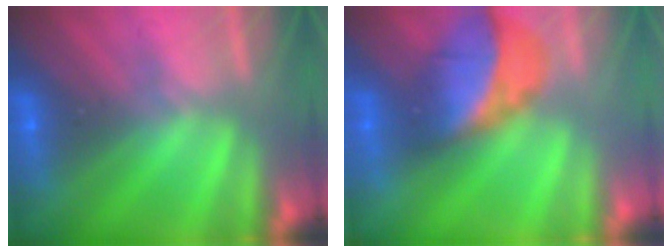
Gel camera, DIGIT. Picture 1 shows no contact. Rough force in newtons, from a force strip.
{"total": 2.8}